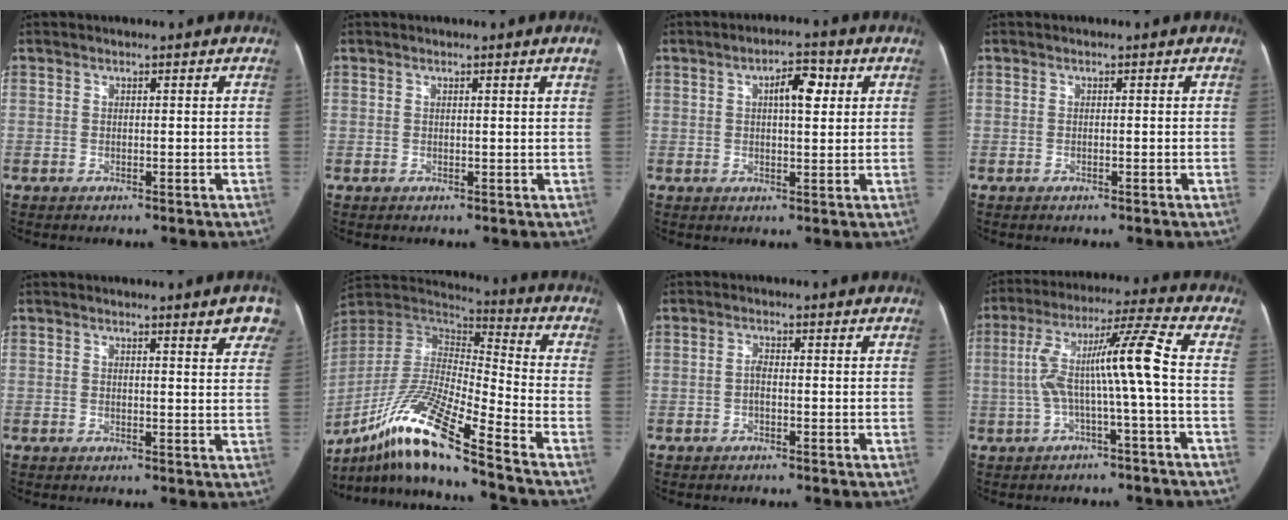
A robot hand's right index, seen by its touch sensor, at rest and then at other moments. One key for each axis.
{"total": 1.4, "fx": 0.9, "fy": -0.4, "fz": 1.0, "tx": -0.015, "ty": -0.004, "tz": 0.009}
{"total": 5.3, "fx": 1.6, "fy": 1.8, "fz": 4.7, "tx": -0.074, "ty": 0.014, "tz": 0.023}
{"total": 0.0}
{"total": 4.9, "fx": 3.5, "fy": 0.7, "fz": 3.3, "tx": -0.026, "ty": -0.008, "tz": 0.026}
{"total": 19.4, "fx": -13.2, "fy": 0.7, "fz": 14.2, "tx": -0.310, "ty": -0.021, "tz": -0.244}
{"total": 1.1, "fx": -0.3, "fy": 0.3, "fz": 1.0, "tx": -0.016, "ty": 0.003, "tz": -0.007}
{"total": 10.5, "fx": -1.2, "fy": -1.0, "fz": 10.4, "tx": -0.191, "ty": 0.040, "tz": -0.019}